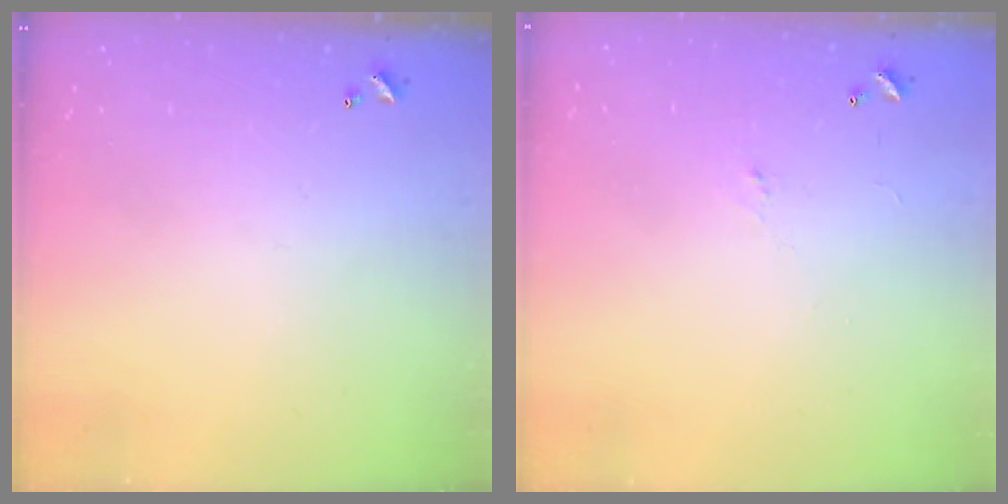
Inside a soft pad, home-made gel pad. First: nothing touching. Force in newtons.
{"total": 0.7, "press": 0.4, "slide": 0.6}